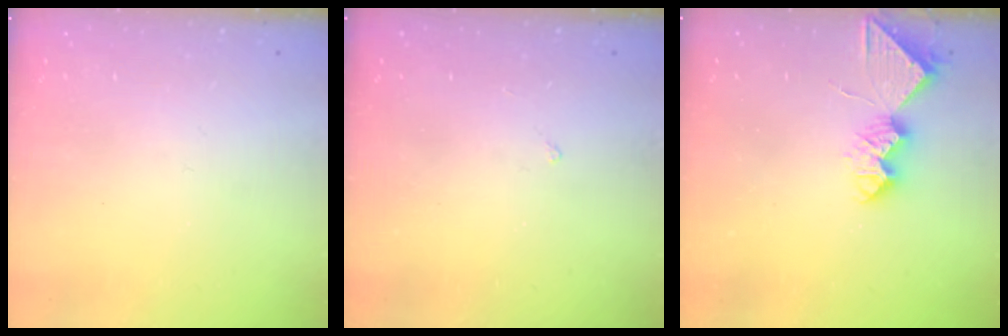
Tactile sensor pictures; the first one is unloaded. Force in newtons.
{"total": 2.0, "press": 1.9, "slide": 0.3}
{"total": 9.0, "press": 9.0, "slide": 0.7}